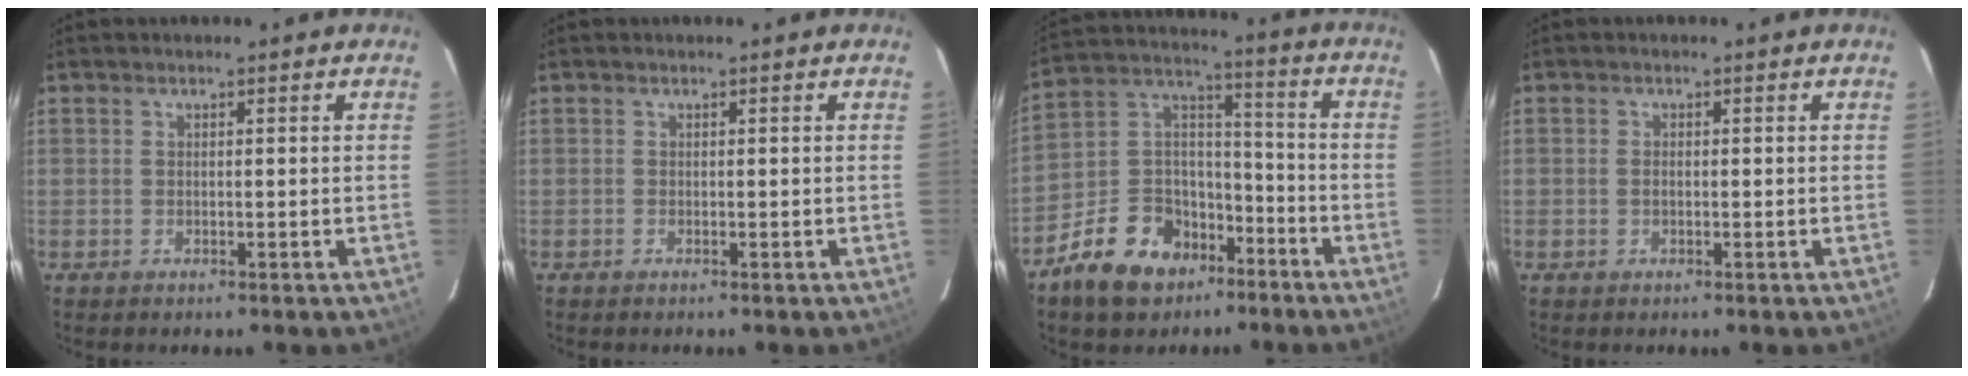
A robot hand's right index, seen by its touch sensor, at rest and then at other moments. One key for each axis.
{"total": 0.0}
{"total": 15.4, "fx": -9.3, "fy": 10.0, "fz": 7.2, "tx": -0.163, "ty": 0.049, "tz": -0.143}
{"total": 1.0, "fx": -0.2, "fy": 0.7, "fz": 0.7, "tx": -0.014, "ty": 0.001, "tz": -0.005}